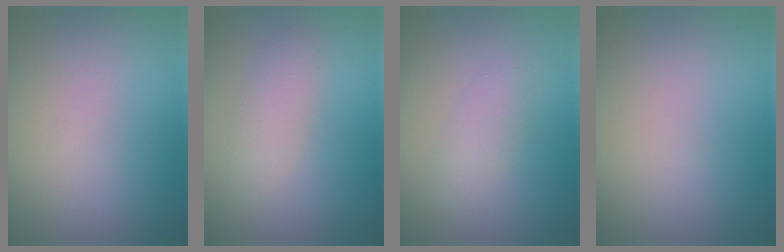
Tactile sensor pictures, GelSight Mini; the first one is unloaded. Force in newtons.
{"total": 2.1, "press": 2.1, "slide": 0.1}
{"total": 1.8, "press": 1.8, "slide": 0.1}
{"total": 0.0}